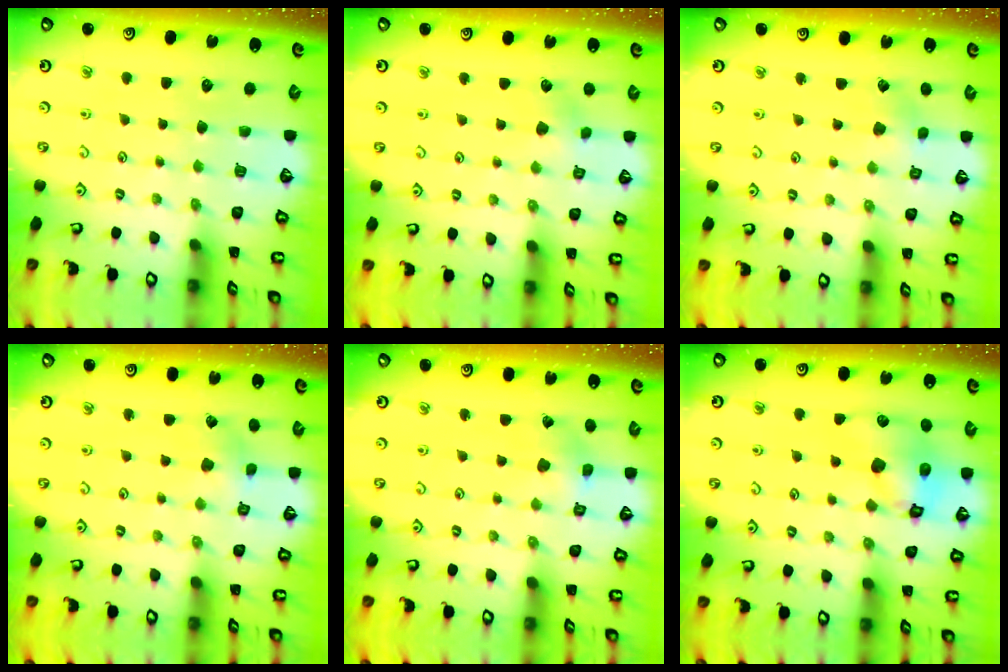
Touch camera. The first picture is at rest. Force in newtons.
{"total": 3.4, "press": 3.4, "slide": 0.5}
{"total": 2.8, "press": 2.8, "slide": 0.1}
{"total": 3.4, "press": 3.3, "slide": 0.4}
{"total": 2.4, "press": 2.3, "slide": 0.4}
{"total": 12.6, "press": 12.4, "slide": 1.9}